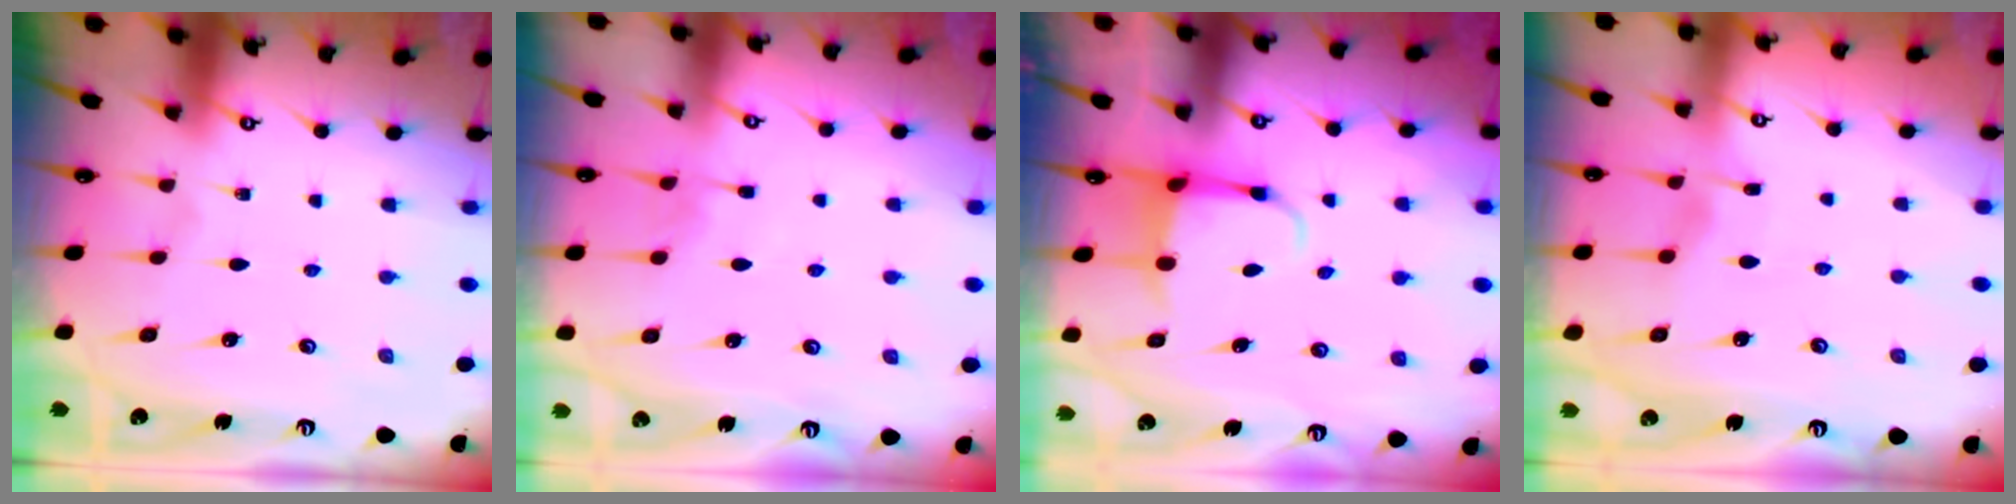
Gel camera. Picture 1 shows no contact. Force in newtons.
{"total": 3.4, "press": 3.3, "slide": 0.6}
{"total": 4.0, "press": 3.8, "slide": 1.1}
{"total": 3.5, "press": 3.5, "slide": 0.4}